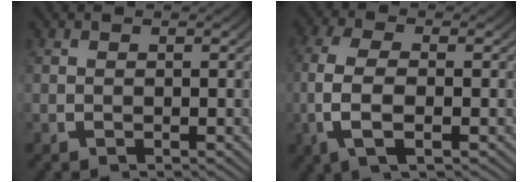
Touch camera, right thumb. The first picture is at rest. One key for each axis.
{"total": 6.7, "fx": -0.8, "fy": 4.0, "fz": 5.3, "tx": -0.143, "ty": -0.016, "tz": -0.008}